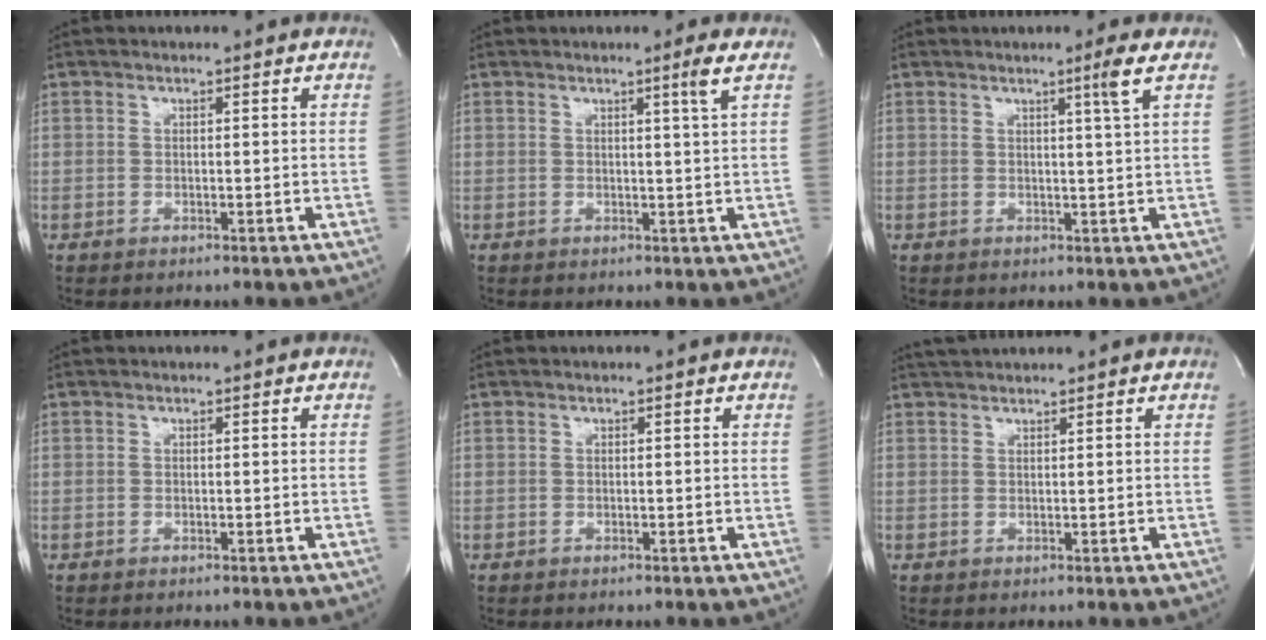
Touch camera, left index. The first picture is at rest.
{"total": 2.0, "force": [1.0, -0.9, 1.5], "torque": [-0.032, -0.012, 0.021]}
{"total": 2.5, "force": [1.2, -1.1, 1.9], "torque": [-0.039, -0.013, 0.026]}
{"total": 0.0}
{"total": 0.0}
{"total": 2.6, "force": [2.5, -0.1, 0.7], "torque": [-0.009, 0.022, 0.046]}